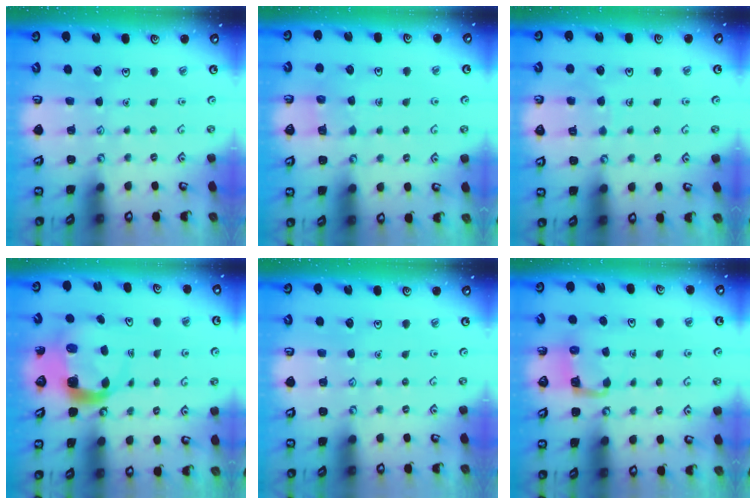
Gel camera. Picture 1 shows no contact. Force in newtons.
{"total": 4.1, "press": 4.1, "slide": 0.3}
{"total": 5.6, "press": 5.6, "slide": 0.4}
{"total": 5.1, "press": 5.1, "slide": 0.7}
{"total": 0.0}
{"total": 4.1, "press": 4.1, "slide": 0.2}